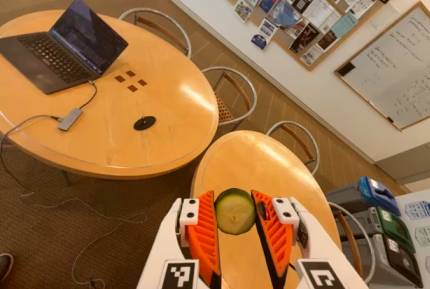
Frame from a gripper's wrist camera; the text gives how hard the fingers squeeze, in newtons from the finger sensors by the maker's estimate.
{"total": 8.6, "left": 8.5, "right": 8.6}